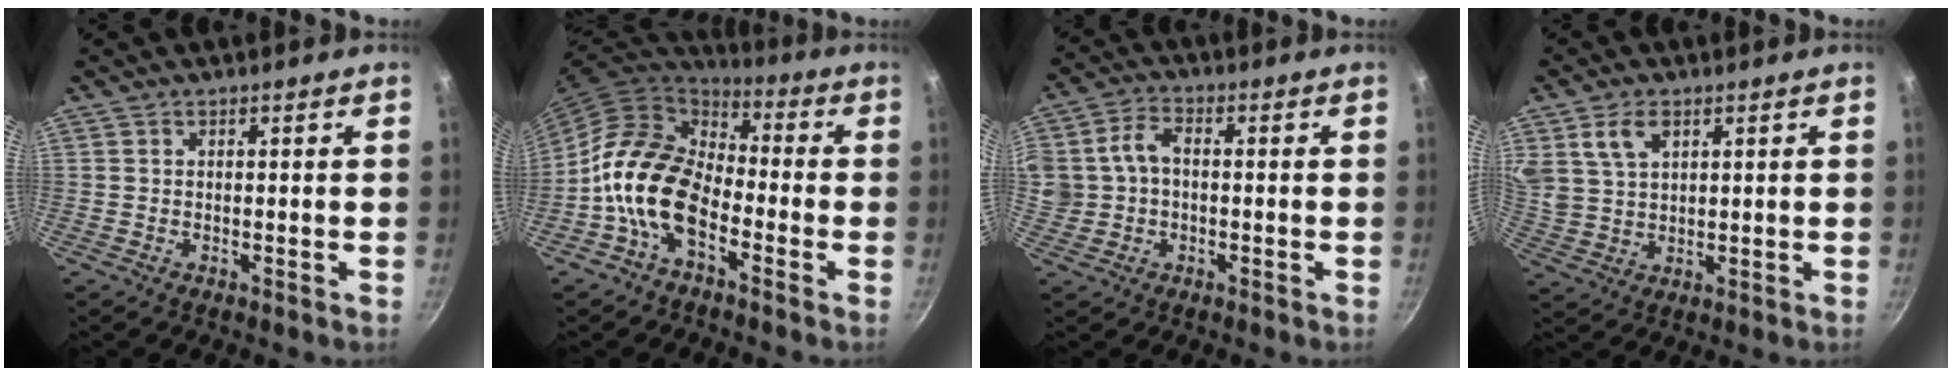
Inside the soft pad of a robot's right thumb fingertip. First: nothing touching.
{"total": 15.0, "force": [-5.1, 9.5, 10.4], "torque": [-0.159, 0.051, -0.121]}
{"total": 8.0, "force": [0.0, 6.4, 4.8], "torque": [-0.088, 0.028, -0.002]}
{"total": 6.9, "force": [3.3, 4.3, 4.3], "torque": [-0.069, -0.008, 0.071]}